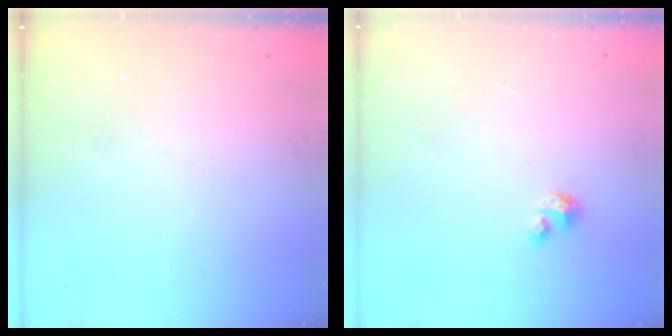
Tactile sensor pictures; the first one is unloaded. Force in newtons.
{"total": 3.3, "press": 3.3, "slide": 0.2}